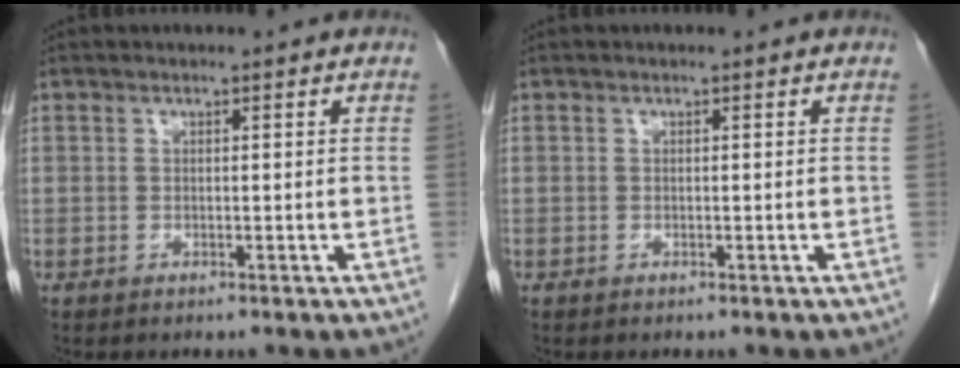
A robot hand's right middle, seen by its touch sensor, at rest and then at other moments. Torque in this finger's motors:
{"motor_torque": [1.06, -1.08, 0.06, -0.01]}